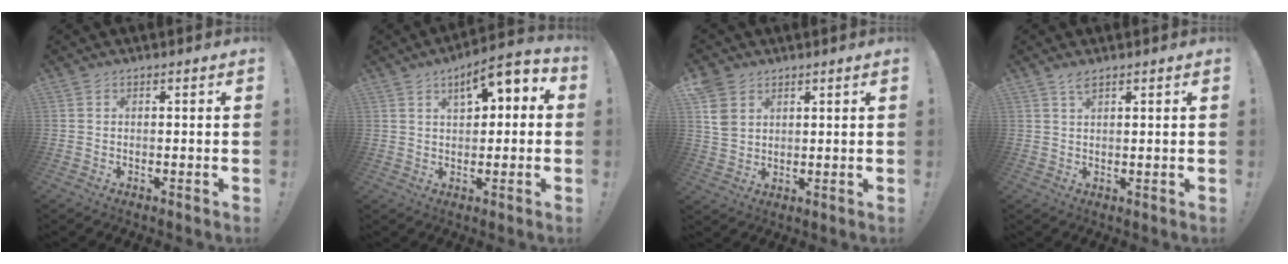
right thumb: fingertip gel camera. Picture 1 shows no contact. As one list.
[{"total": 8.1, "force": [3.2, 4.0, 6.2], "torque": [-0.076, -0.019, 0.051]}, {"total": 7.3, "force": [3.5, 5.7, 2.8], "torque": [-0.049, -0.011, 0.072]}, {"total": 2.4, "force": [1.8, 0.6, 1.4], "torque": [-0.014, -0.009, 0.029]}]